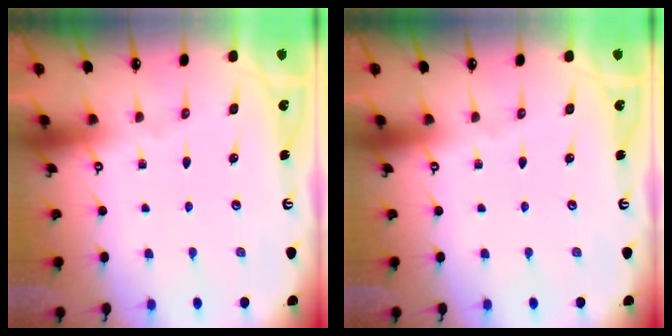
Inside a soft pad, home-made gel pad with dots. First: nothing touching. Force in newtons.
{"total": 0.0}